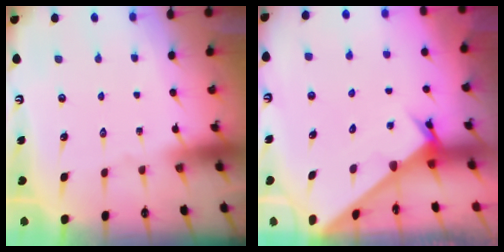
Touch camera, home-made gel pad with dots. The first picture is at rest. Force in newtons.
{"total": 2.9, "press": 2.9, "slide": 0.1}